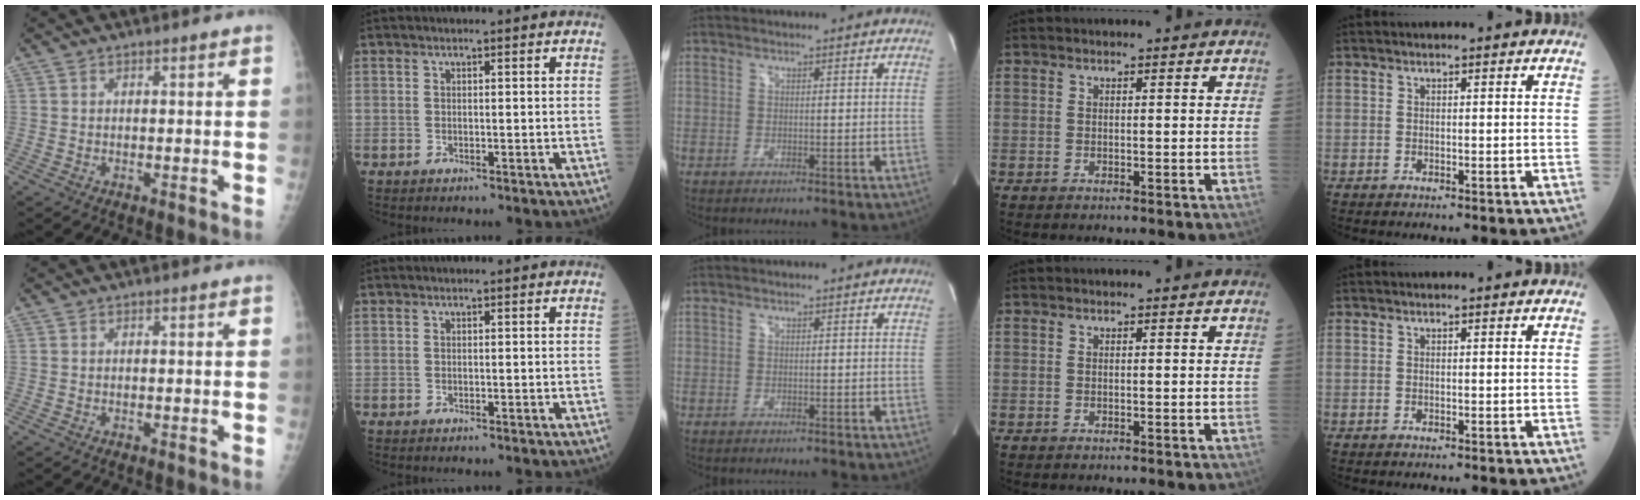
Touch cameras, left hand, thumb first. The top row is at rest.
{}